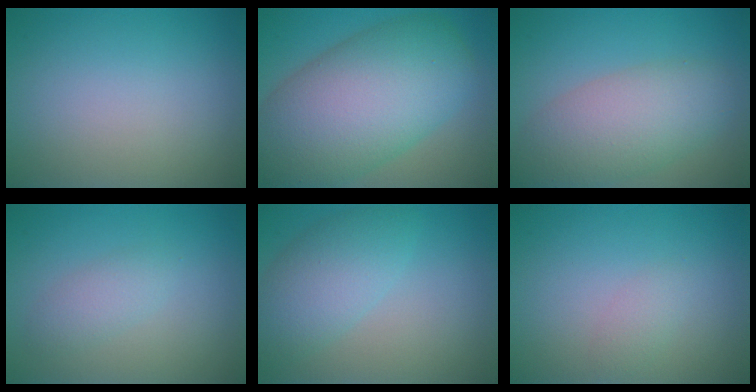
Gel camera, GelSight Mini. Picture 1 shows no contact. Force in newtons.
{"total": 13.0, "press": 12.9, "slide": 0.5}
{"total": 6.3, "press": 6.3, "slide": 0.4}
{"total": 1.8, "press": 1.8, "slide": 0.1}
{"total": 4.5, "press": 4.5, "slide": 0.0}
{"total": 1.1, "press": 1.1, "slide": 0.1}